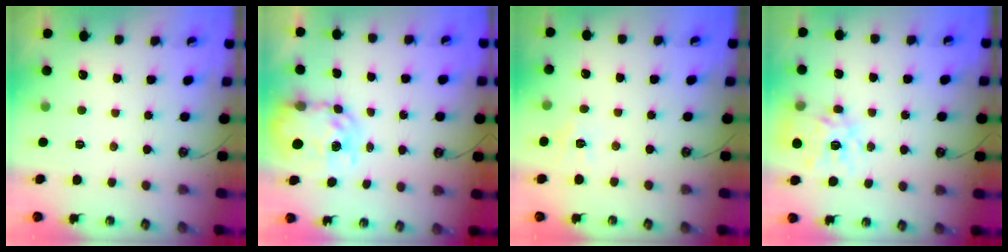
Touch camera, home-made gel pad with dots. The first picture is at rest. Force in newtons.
{"total": 9.0, "press": 8.9, "slide": 0.7}
{"total": 5.7, "press": 5.6, "slide": 0.7}
{"total": 15.5, "press": 15.4, "slide": 1.4}